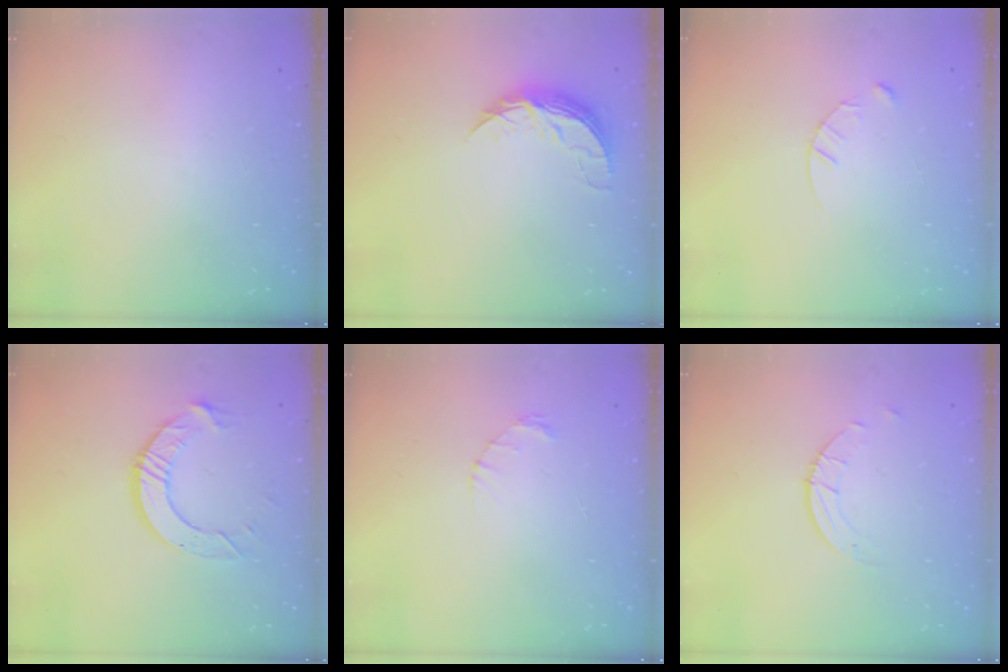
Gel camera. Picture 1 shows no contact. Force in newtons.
{"total": 8.0, "press": 8.0, "slide": 0.6}
{"total": 3.4, "press": 3.4, "slide": 0.3}
{"total": 9.7, "press": 9.7, "slide": 0.8}
{"total": 1.4, "press": 1.4, "slide": 0.2}
{"total": 2.7, "press": 2.7, "slide": 0.3}